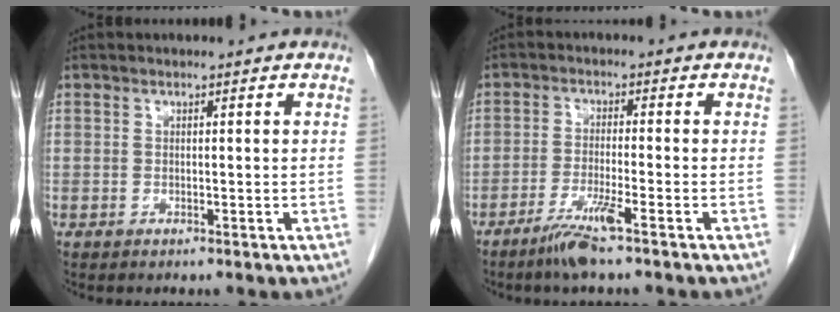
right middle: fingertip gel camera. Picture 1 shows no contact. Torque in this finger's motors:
{"motor_torque": [-0.02, -0.22, 0.09, 0.04]}